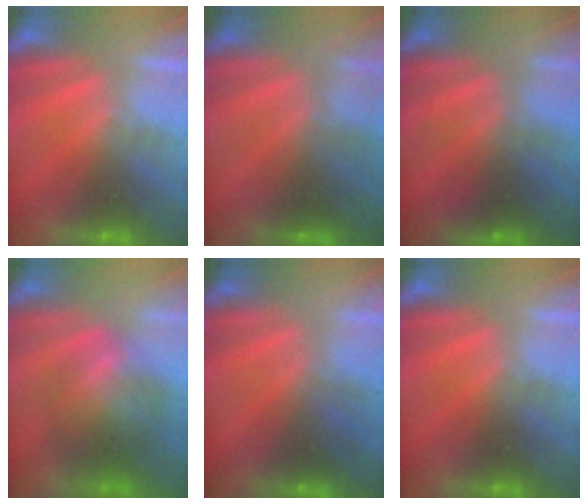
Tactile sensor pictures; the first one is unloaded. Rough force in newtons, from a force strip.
{"total": 2.4}
{"total": 1.7}
{"total": 6.1}
{"total": 2.2}
{"total": 0.0}